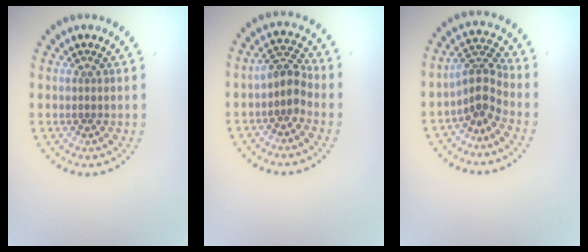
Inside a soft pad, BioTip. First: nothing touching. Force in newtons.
{"total": 2.4, "press": 2.0, "slide": 1.3}
{"total": 2.9, "press": 2.0, "slide": 2.1}